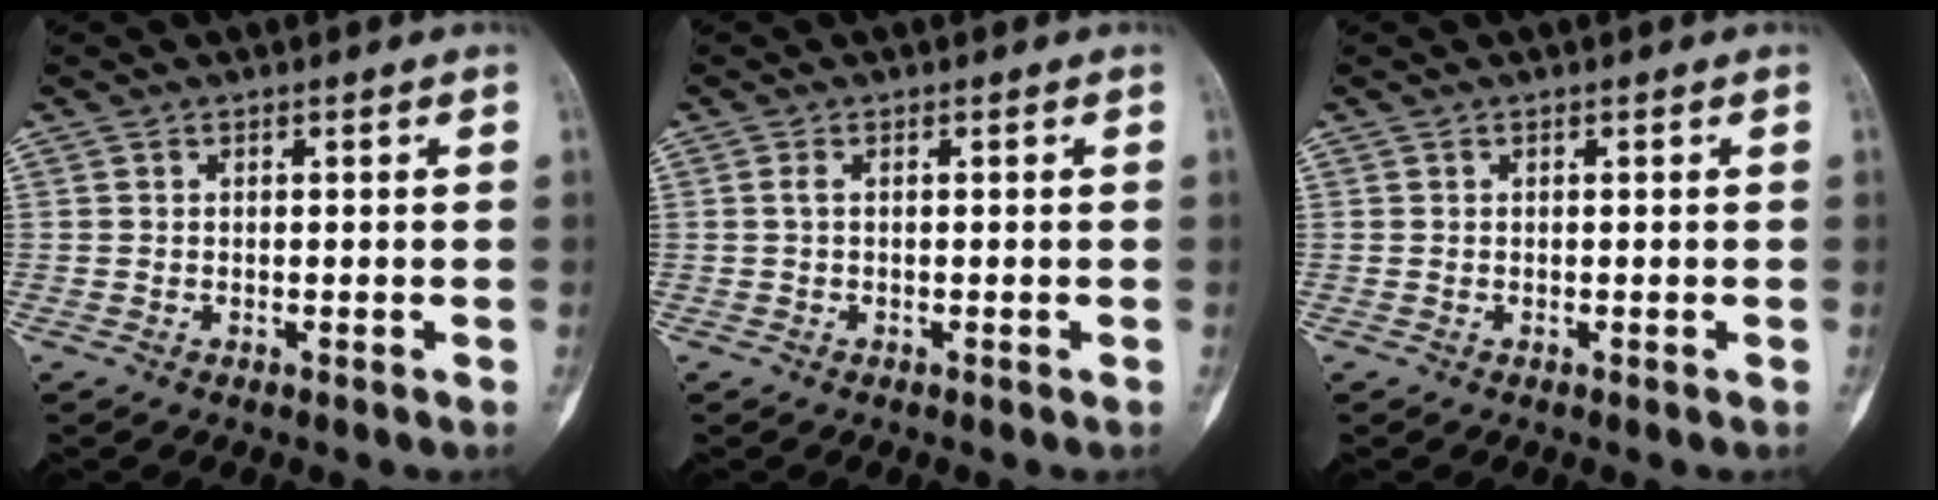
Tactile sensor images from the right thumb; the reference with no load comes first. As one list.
[{"total": 0.8, "force": [0.0, 0.2, 0.7], "torque": [-0.019, -0.001, -0.001]}, {"total": 0.0}]